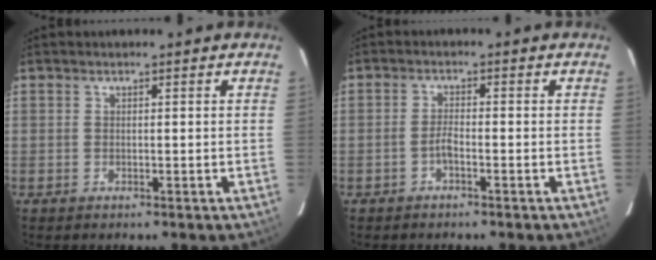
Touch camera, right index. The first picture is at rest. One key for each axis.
{"total": 1.8, "fx": -1.2, "fy": 0.2, "fz": 1.3, "tx": -0.031, "ty": 0.006, "tz": -0.024}